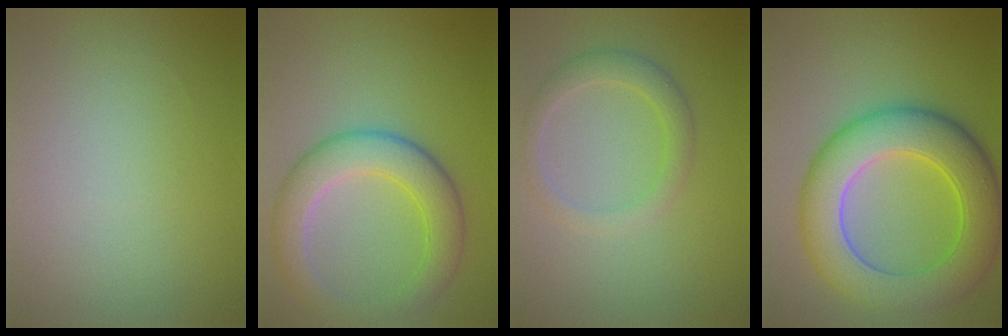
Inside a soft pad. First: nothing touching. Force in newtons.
{"total": 5.6, "press": 5.6, "slide": 0.3}
{"total": 2.3, "press": 2.3, "slide": 0.1}
{"total": 9.2, "press": 9.2, "slide": 0.2}